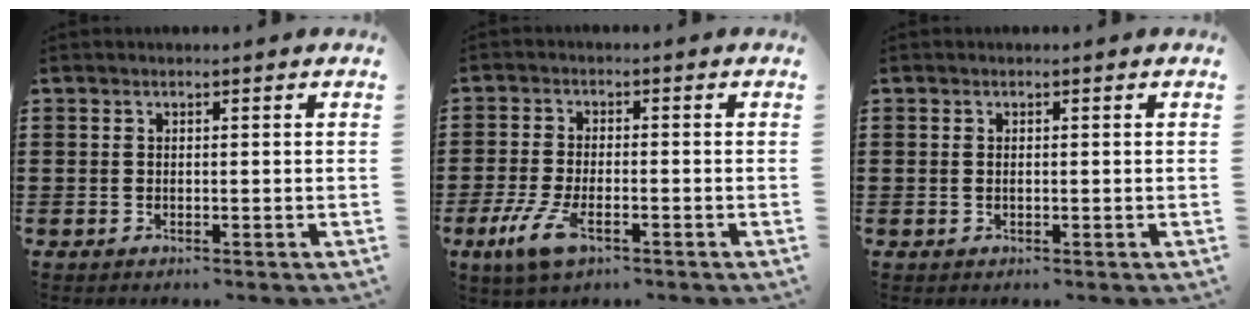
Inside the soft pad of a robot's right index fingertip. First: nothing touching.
{"total": 5.5, "force": [-2.7, 1.9, 4.4], "torque": [-0.113, -0.015, -0.055]}
{"total": 0.5, "force": [0.0, 0.2, 0.5], "torque": [-0.012, -0.001, 0.001]}